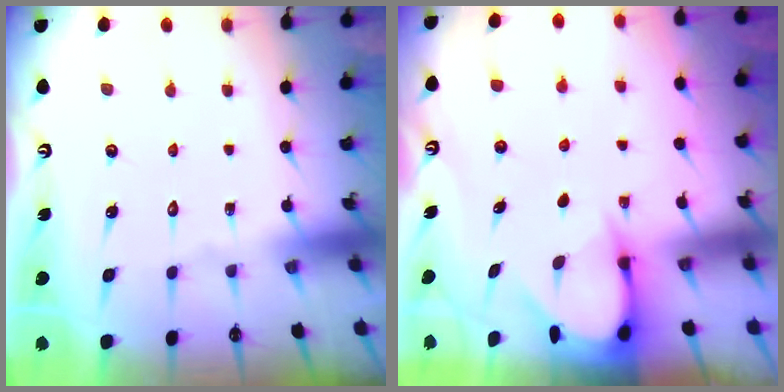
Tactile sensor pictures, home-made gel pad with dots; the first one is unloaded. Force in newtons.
{"total": 3.7, "press": 3.7, "slide": 0.3}